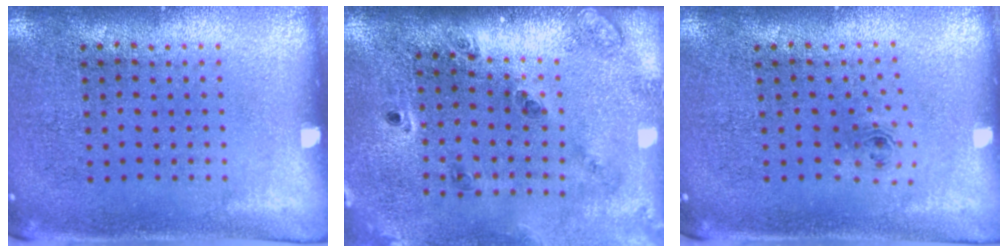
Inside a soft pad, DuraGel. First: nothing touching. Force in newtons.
{"total": 1.8, "press": 1.6, "slide": 0.8}
{"total": 0.7, "press": 0.3, "slide": 0.7}